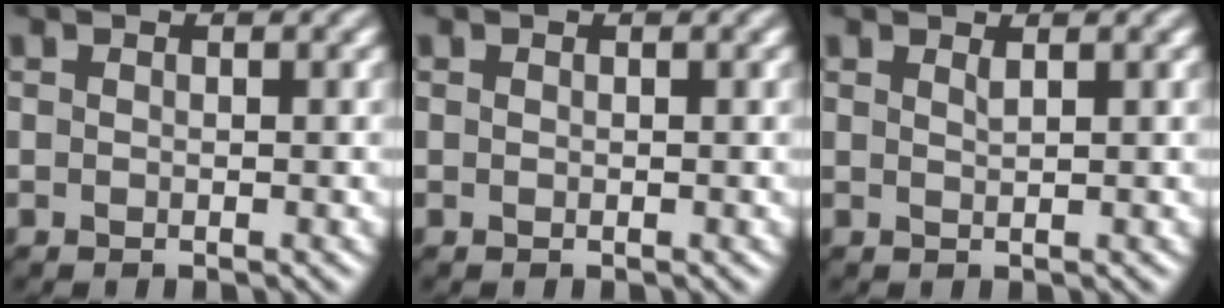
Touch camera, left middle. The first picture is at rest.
{"total": 0.0}
{"total": 0.6, "force": [0.5, 0.1, 0.4], "torque": [-0.004, -0.001, 0.008]}